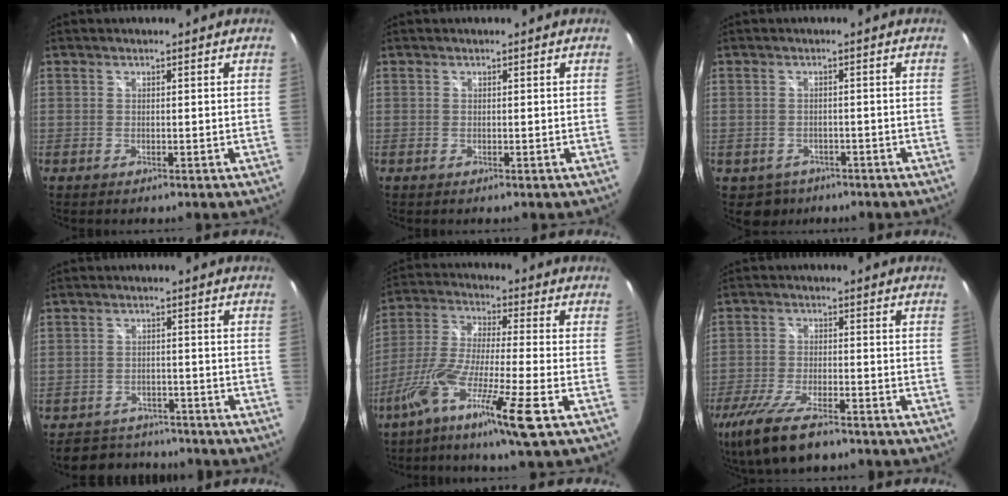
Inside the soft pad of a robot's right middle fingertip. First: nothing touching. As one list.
[{"total": 0.0}, {"total": 3.7, "force": [-2.2, 2.9, 0.5], "torque": [-0.022, -0.001, -0.028]}, {"total": 6.8, "force": [-6.2, 2.7, 0.5], "torque": [-0.020, 0.017, -0.089]}, {"total": 14.5, "force": [-7.9, -0.3, 12.1], "torque": [-0.245, -0.021, -0.156]}, {"total": 12.8, "force": [-9.3, 3.6, 8.1], "torque": [-0.188, -0.045, -0.170]}]